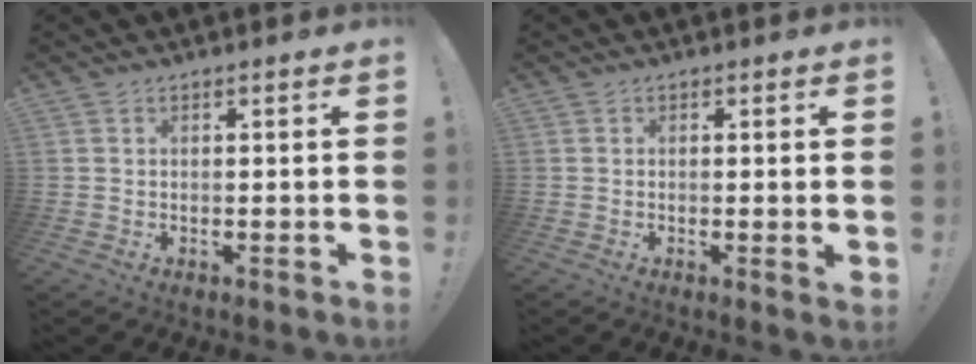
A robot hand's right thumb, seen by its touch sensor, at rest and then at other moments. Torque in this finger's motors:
{"motor_torque": [-0.17, -0.34, -0.14, 0.31, 0.02]}